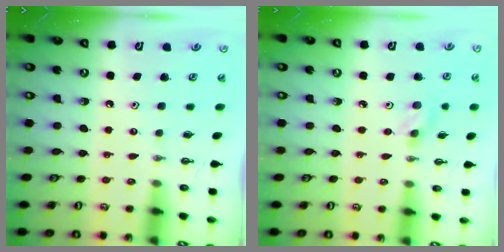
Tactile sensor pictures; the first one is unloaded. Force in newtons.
{"total": 4.6, "press": 3.9, "slide": 2.3}